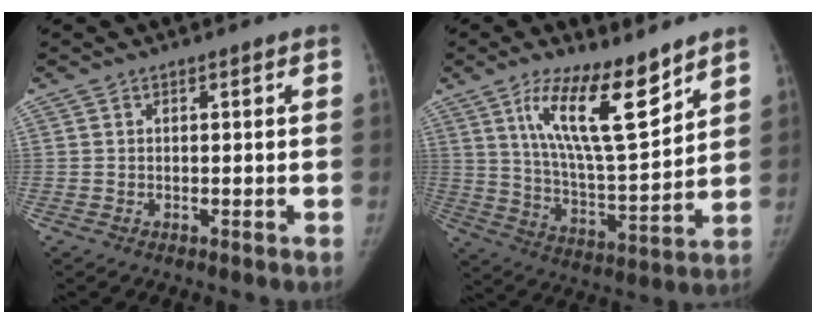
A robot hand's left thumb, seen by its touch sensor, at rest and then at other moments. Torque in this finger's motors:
{"motor_torque": [0.40, 0.40, 1.69, -1.08, 0.37]}